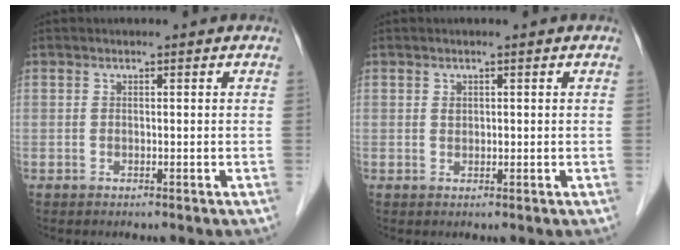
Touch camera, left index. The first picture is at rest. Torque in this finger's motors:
{"motor_torque": [0.09, 0.07, 0.01, 0.00]}